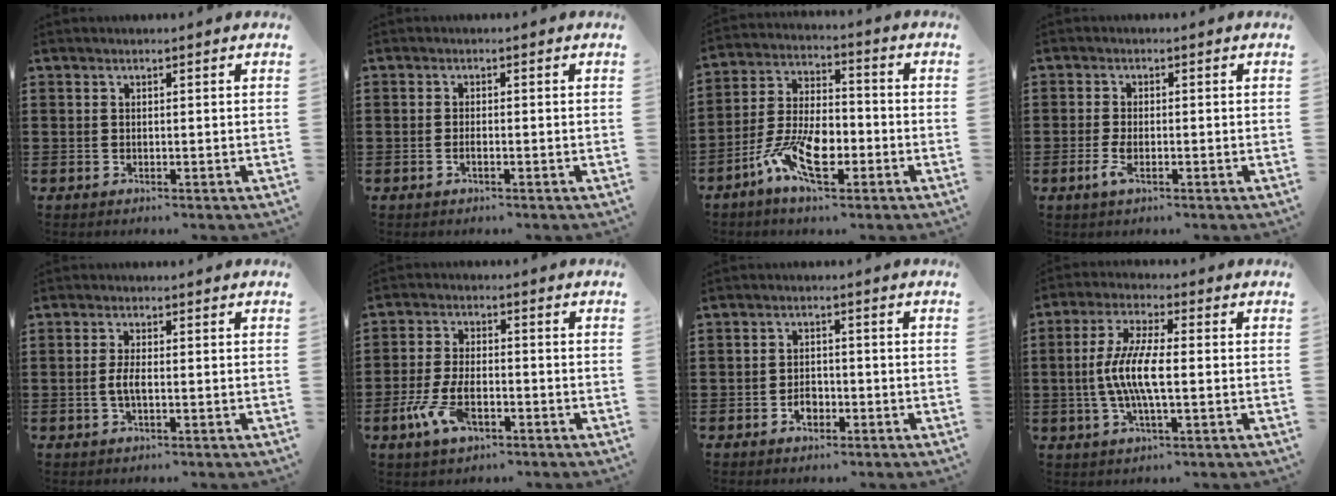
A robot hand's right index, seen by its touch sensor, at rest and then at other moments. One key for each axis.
{"total": 0.9, "fx": -0.4, "fy": 0.2, "fz": 0.8, "tx": -0.016, "ty": -0.006, "tz": -0.006}
{"total": 10.2, "fx": -4.6, "fy": 4.7, "fz": 7.8, "tx": -0.172, "ty": 0.002, "tz": -0.087}
{"total": 2.9, "fx": -1.1, "fy": 1.0, "fz": 2.5, "tx": -0.067, "ty": -0.008, "tz": -0.027}
{"total": 2.7, "fx": -0.4, "fy": 0.6, "fz": 2.5, "tx": -0.061, "ty": -0.007, "tz": -0.012}
{"total": 7.1, "fx": -3.0, "fy": 3.3, "fz": 5.5, "tx": -0.131, "ty": -0.007, "tz": -0.059}
{"total": 2.6, "fx": -1.2, "fy": 1.8, "fz": 1.4, "tx": -0.029, "ty": 0.000, "tz": -0.024}
{"total": 7.7, "fx": -1.0, "fy": 1.8, "fz": 7.4, "tx": -0.163, "ty": -0.011, "tz": -0.028}